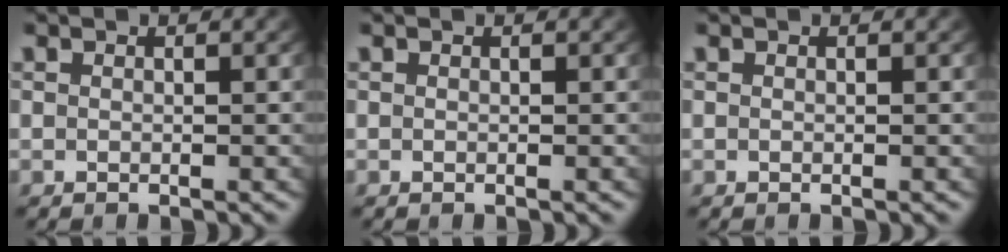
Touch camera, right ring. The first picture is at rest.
{"total": 0.0}
{"total": 0.0}